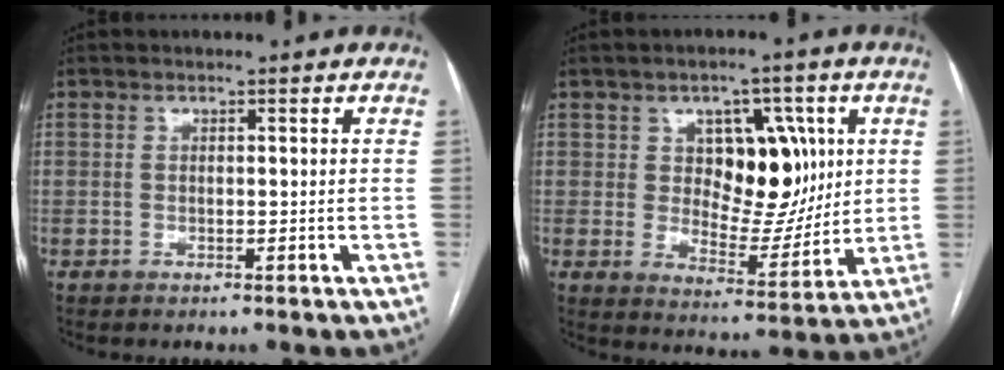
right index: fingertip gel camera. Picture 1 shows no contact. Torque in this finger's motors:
{"motor_torque": [0.29, 0.29, 0.07, 0.04]}